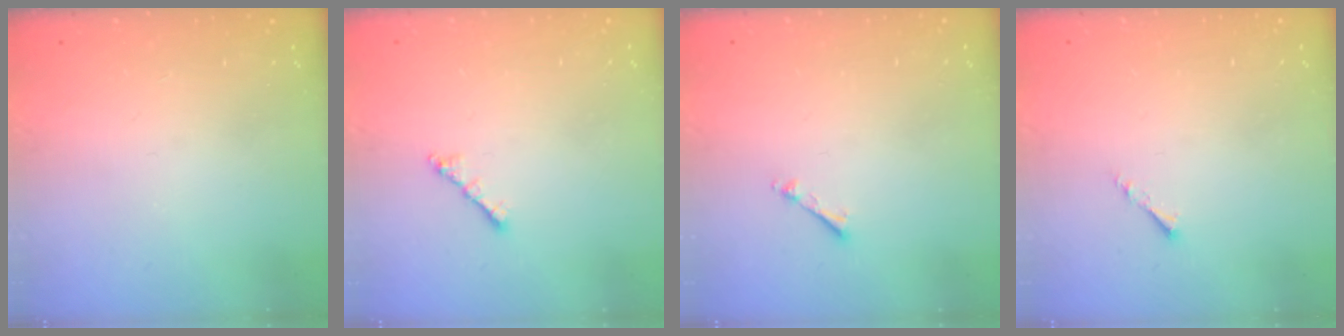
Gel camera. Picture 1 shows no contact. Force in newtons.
{"total": 2.0, "press": 1.9, "slide": 0.6}
{"total": 1.0, "press": 1.0, "slide": 0.2}
{"total": 1.1, "press": 1.0, "slide": 0.3}